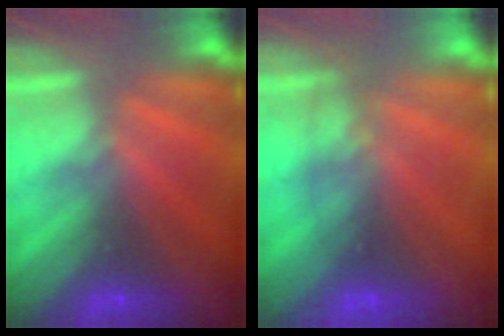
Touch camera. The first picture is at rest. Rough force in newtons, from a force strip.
{"total": 1.0}